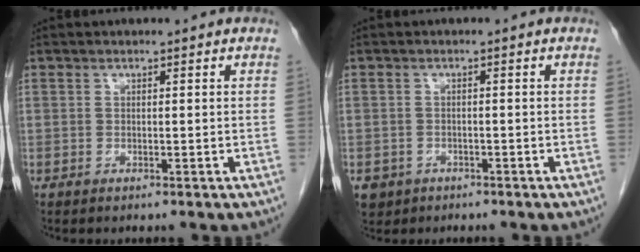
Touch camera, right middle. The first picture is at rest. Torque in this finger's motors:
{"motor_torque": [0.63, -0.51, 0.06, 0.01]}